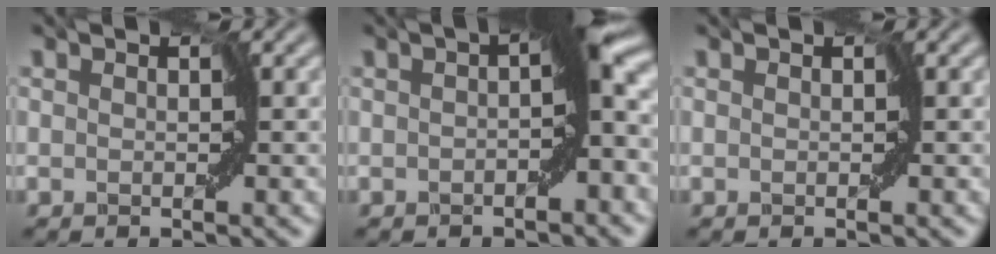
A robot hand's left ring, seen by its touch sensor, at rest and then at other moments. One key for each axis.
{"total": 5.3, "fx": -0.5, "fy": 1.7, "fz": 5.0, "tx": -0.067, "ty": 0.012, "tz": -0.023}
{"total": 0.0}